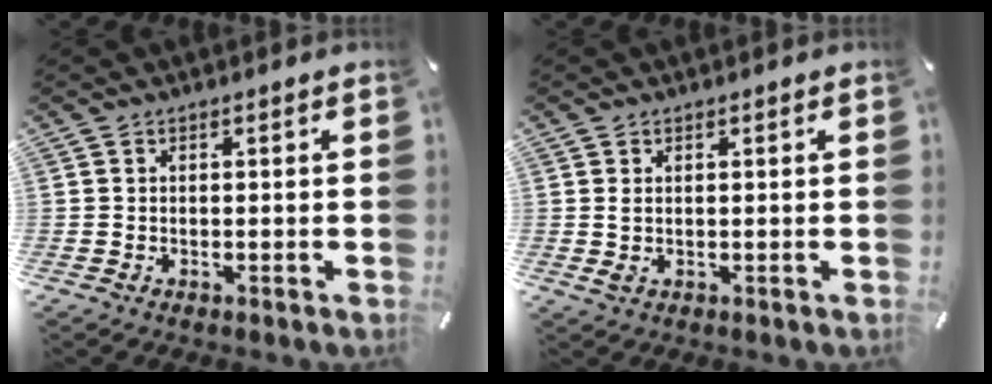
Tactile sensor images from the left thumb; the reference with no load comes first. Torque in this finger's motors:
{"motor_torque": [0.16, 0.07, 0.41, -0.03, 0.18]}